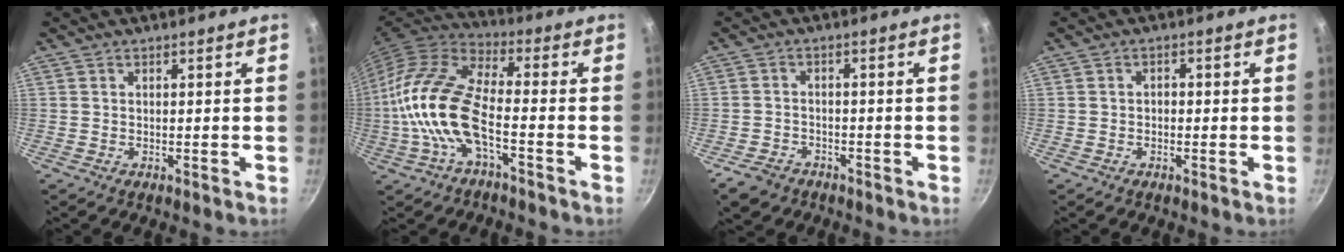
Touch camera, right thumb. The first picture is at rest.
{"total": 15.3, "force": [-3.8, 6.4, 13.4], "torque": [-0.266, 0.036, -0.091]}
{"total": 4.8, "force": [-3.2, 3.2, 1.6], "torque": [-0.032, 0.030, -0.049]}
{"total": 1.2, "force": [-0.3, 0.9, 0.7], "torque": [-0.012, 0.007, -0.006]}